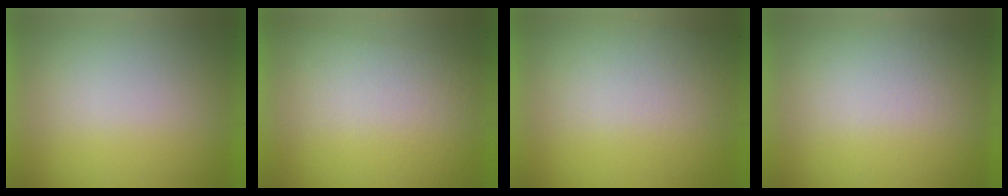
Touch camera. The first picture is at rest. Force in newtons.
{"total": 2.8}
{"total": 2.6}
{"total": 1.4}